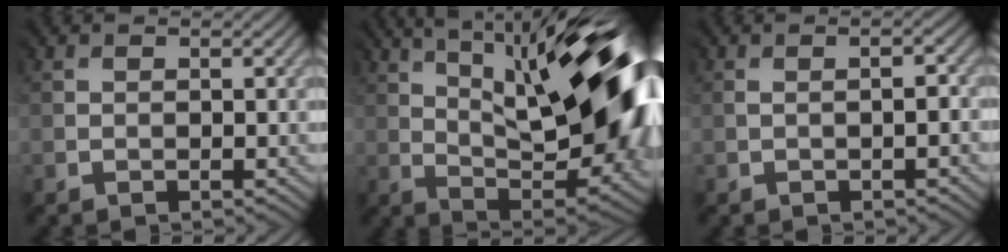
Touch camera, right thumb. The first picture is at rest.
{"total": 20.0, "force": [5.6, 8.0, 17.4], "torque": [-0.229, 0.025, 0.077]}
{"total": 1.4, "force": [-0.7, -0.1, 1.2], "torque": [-0.018, 0.002, -0.007]}